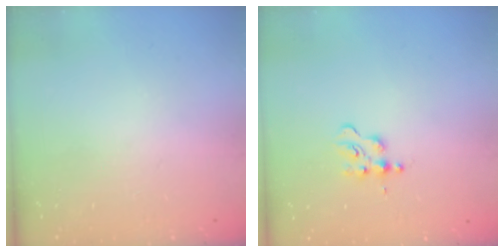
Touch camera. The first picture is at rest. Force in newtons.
{"total": 3.6, "press": 3.6, "slide": 0.5}